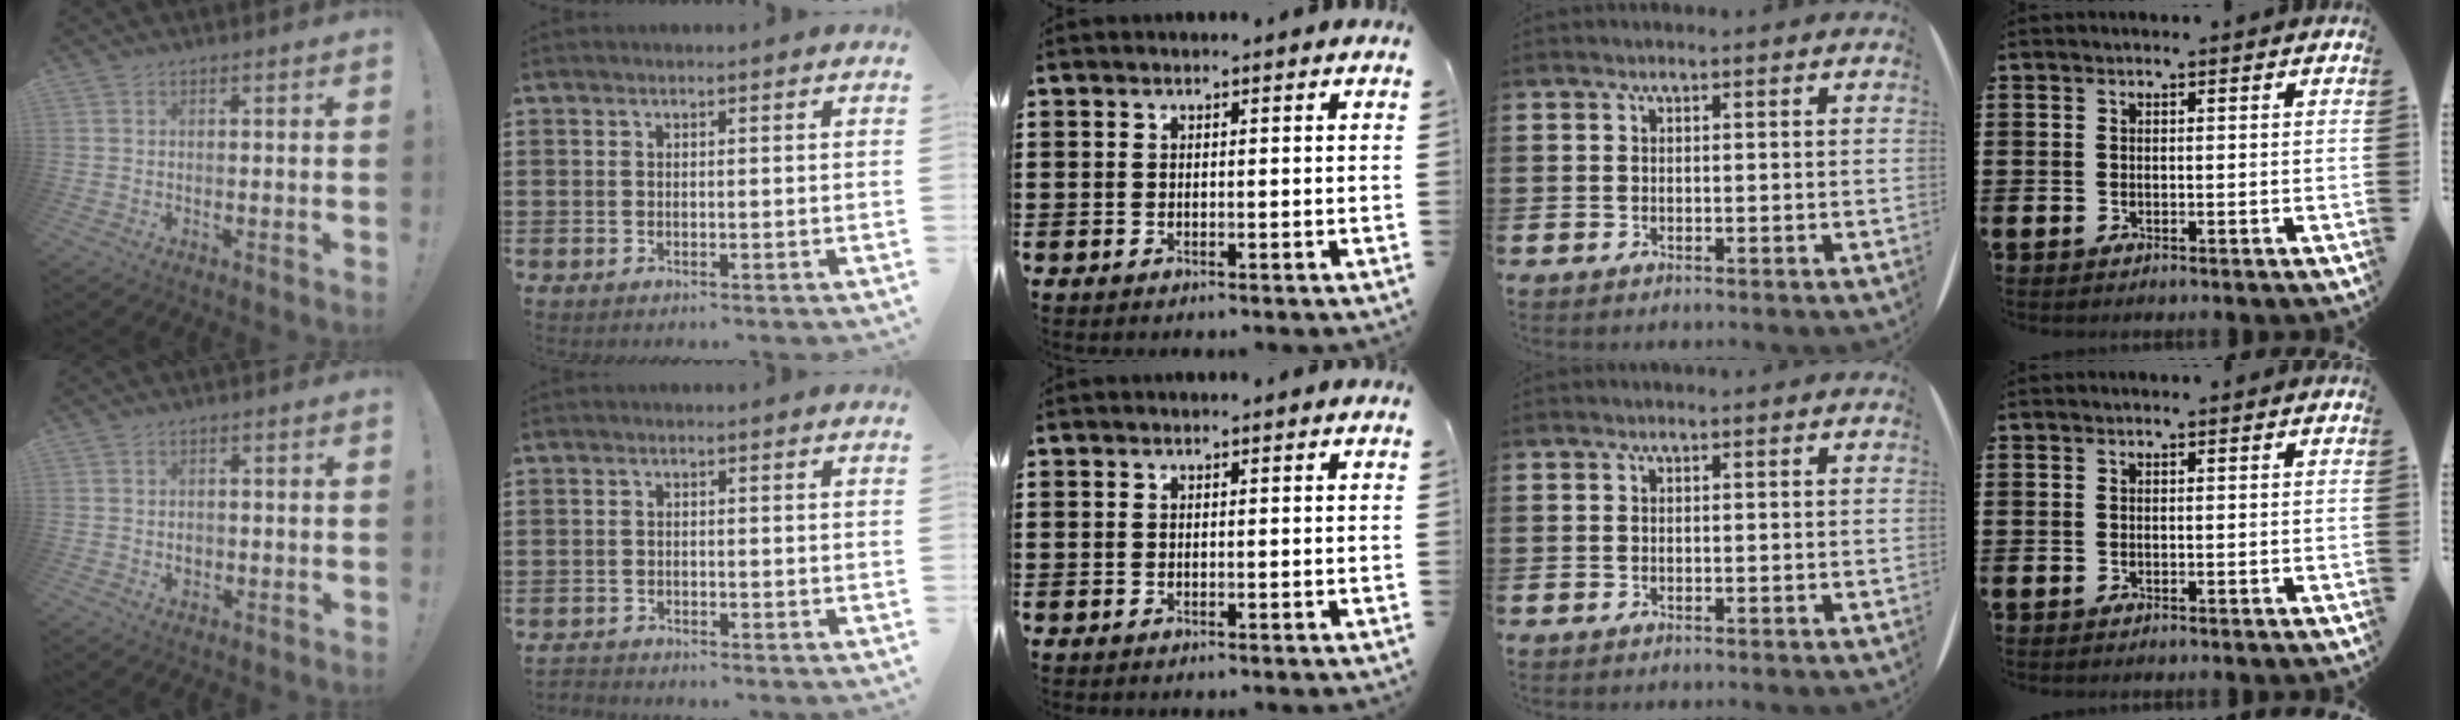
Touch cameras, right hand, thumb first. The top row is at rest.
{"thumb": {"total": 1.8, "force": [-0.3, 1.6, 0.9], "torque": [-0.009, -0.002, -0.006]}, "index": {"total": 1.5, "force": [-1.5, 0.0, -0.2], "torque": [-0.001, 0.000, -0.032]}}